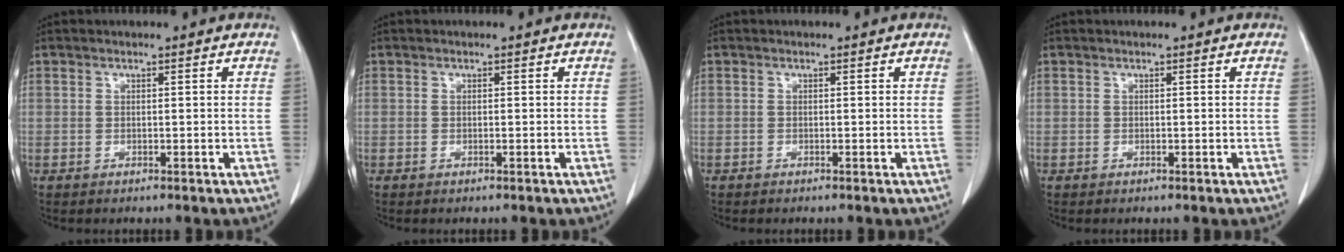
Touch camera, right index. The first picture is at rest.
{"total": 0.0}
{"total": 0.0}
{"total": 0.0}